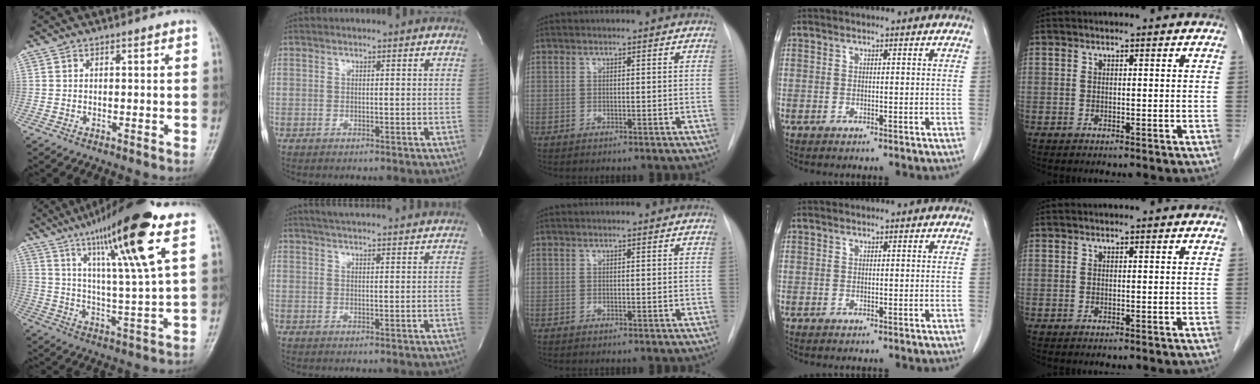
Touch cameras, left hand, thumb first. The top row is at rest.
{"thumb": {"total": 19.6, "force": [10.6, 1.3, 16.5], "torque": [-0.266, -0.034, 0.176]}, "index": {"total": 12.8, "force": [11.9, 0.9, 4.8], "torque": [-0.078, 0.023, 0.154]}}